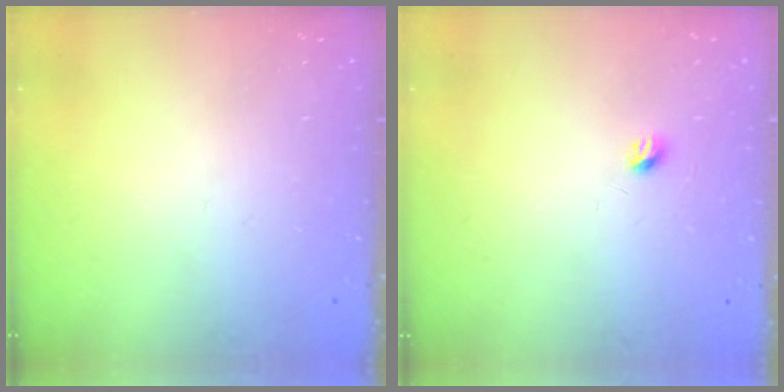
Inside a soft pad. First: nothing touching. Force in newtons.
{"total": 3.6, "press": 3.5, "slide": 0.6}